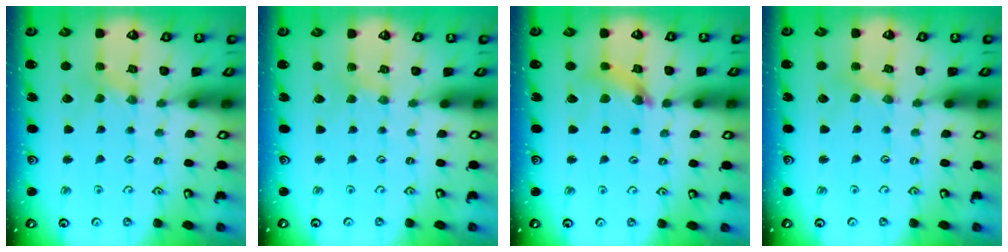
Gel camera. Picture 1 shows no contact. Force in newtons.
{"total": 1.3, "press": 1.2, "slide": 0.3}
{"total": 6.2, "press": 6.2, "slide": 0.7}
{"total": 2.7, "press": 2.6, "slide": 0.5}